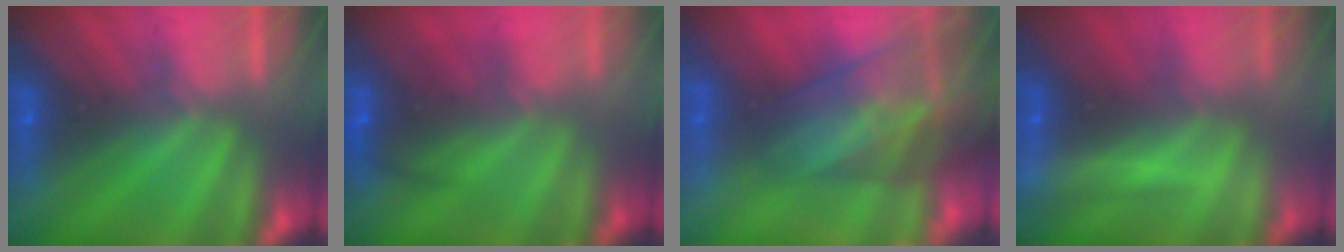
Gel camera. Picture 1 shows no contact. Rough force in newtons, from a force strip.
{"total": 2.4}
{"total": 7.7}
{"total": 2.2}